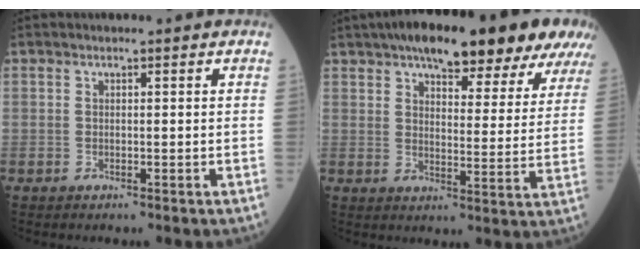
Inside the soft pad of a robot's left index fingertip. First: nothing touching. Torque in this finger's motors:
{"motor_torque": [1.42, -0.72, 1.05, 0.21]}